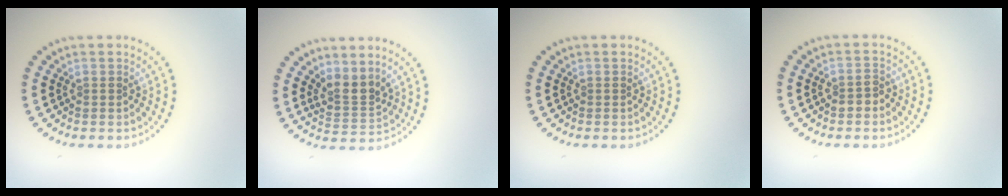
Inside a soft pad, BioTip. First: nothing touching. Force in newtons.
{"total": 2.6, "press": 1.9, "slide": 1.8}
{"total": 0.0}
{"total": 1.4, "press": 1.2, "slide": 0.6}